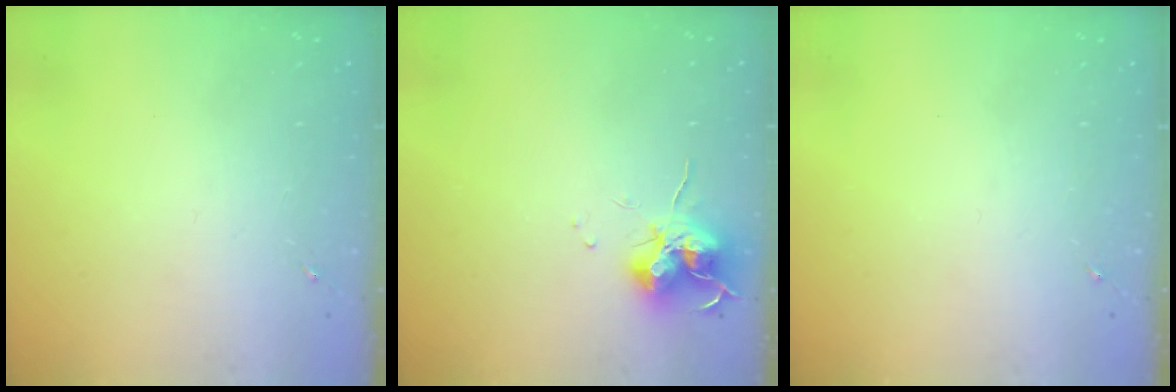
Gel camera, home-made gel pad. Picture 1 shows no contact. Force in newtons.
{"total": 12.2, "press": 12.1, "slide": 1.3}
{"total": 0.0}